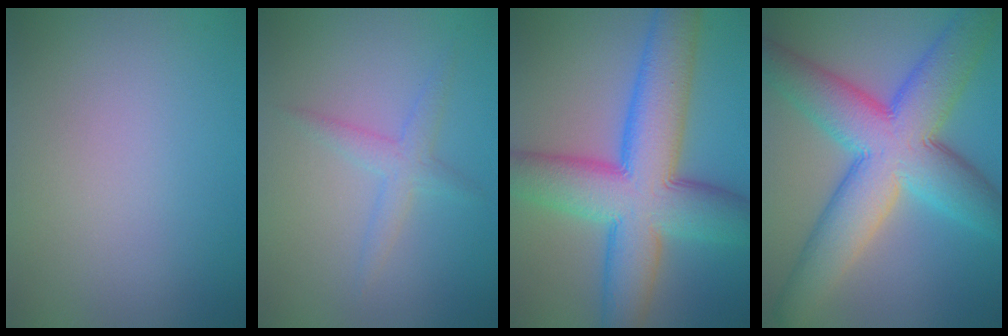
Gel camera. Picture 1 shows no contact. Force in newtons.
{"total": 2.1, "press": 2.1, "slide": 0.1}
{"total": 12.2, "press": 12.2, "slide": 0.2}
{"total": 12.0, "press": 12.0, "slide": 0.3}